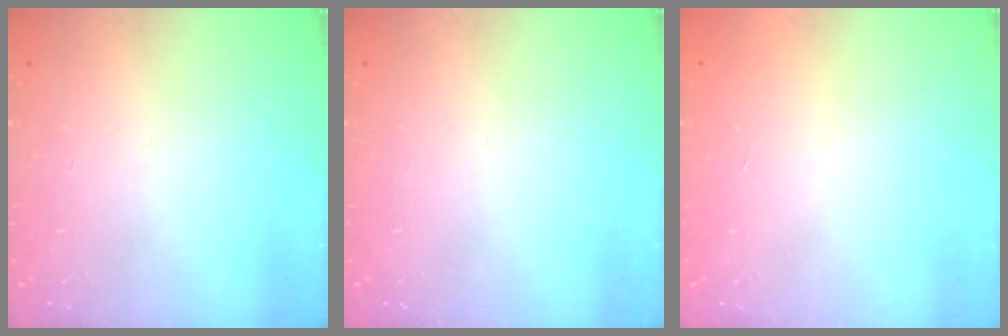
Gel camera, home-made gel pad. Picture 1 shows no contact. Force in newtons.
{"total": 0.0}
{"total": 1.7, "press": 1.7, "slide": 0.1}